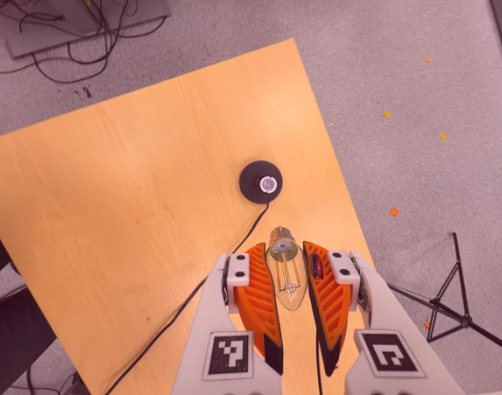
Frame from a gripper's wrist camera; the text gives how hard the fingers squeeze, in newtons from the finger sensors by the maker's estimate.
{"total": 19.5, "left": 22.1, "right": 16.9}